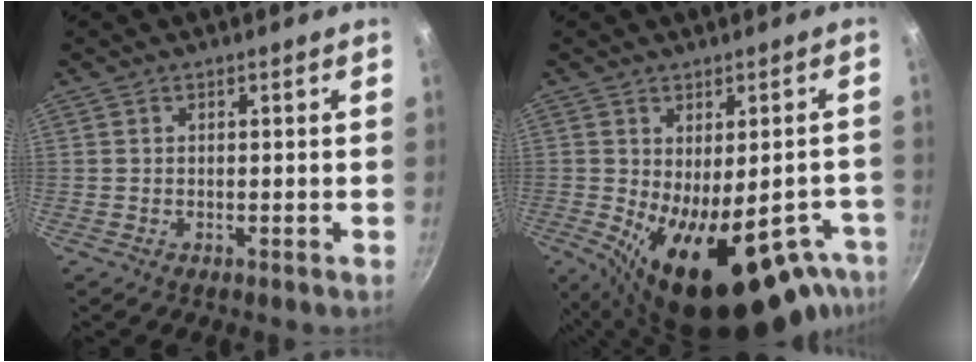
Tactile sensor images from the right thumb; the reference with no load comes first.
{"total": 20.7, "force": [-9.5, 9.8, 15.6], "torque": [-0.160, -0.012, -0.113]}